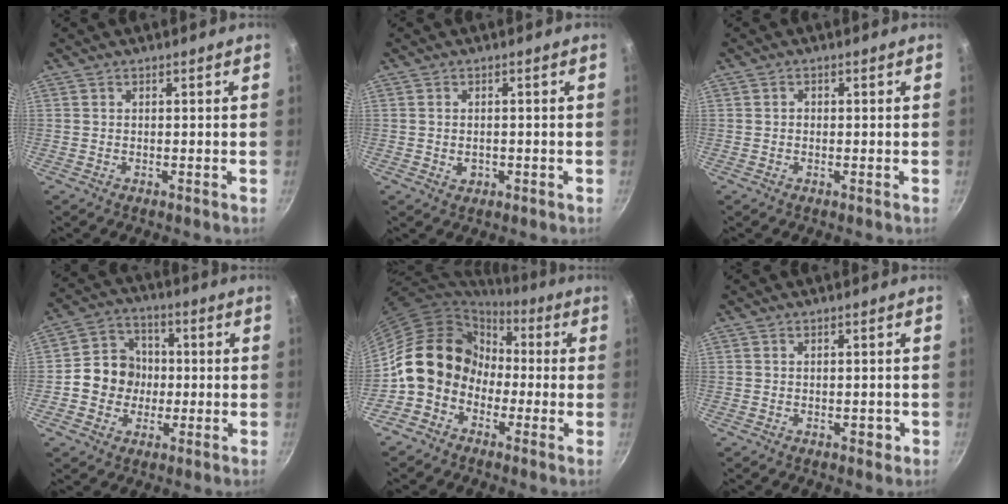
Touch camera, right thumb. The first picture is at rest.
{"total": 1.9, "force": [-0.4, 1.5, 1.1], "torque": [-0.017, 0.001, -0.002]}
{"total": 0.8, "force": [-0.1, 0.8, 0.3], "torque": [-0.003, 0.004, -0.001]}
{"total": 10.2, "force": [-0.9, 9.2, 4.3], "torque": [-0.035, 0.021, -0.033]}
{"total": 13.8, "force": [-2.0, 11.8, 7.0], "torque": [-0.074, 0.044, -0.047]}
{"total": 1.5, "force": [-0.5, 1.0, 1.0], "torque": [-0.001, 0.009, -0.006]}